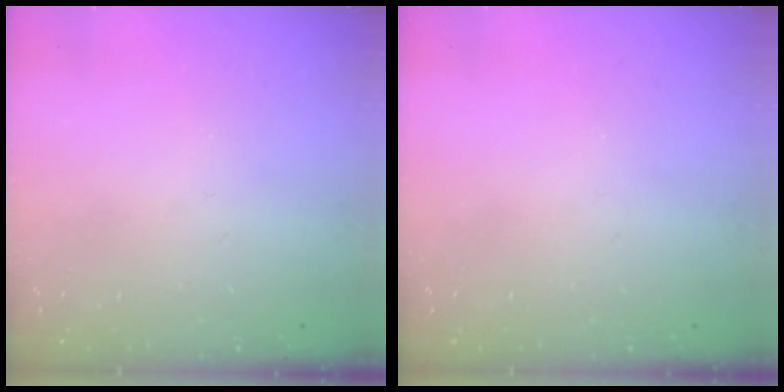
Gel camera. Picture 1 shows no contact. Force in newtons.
{"total": 0.0}